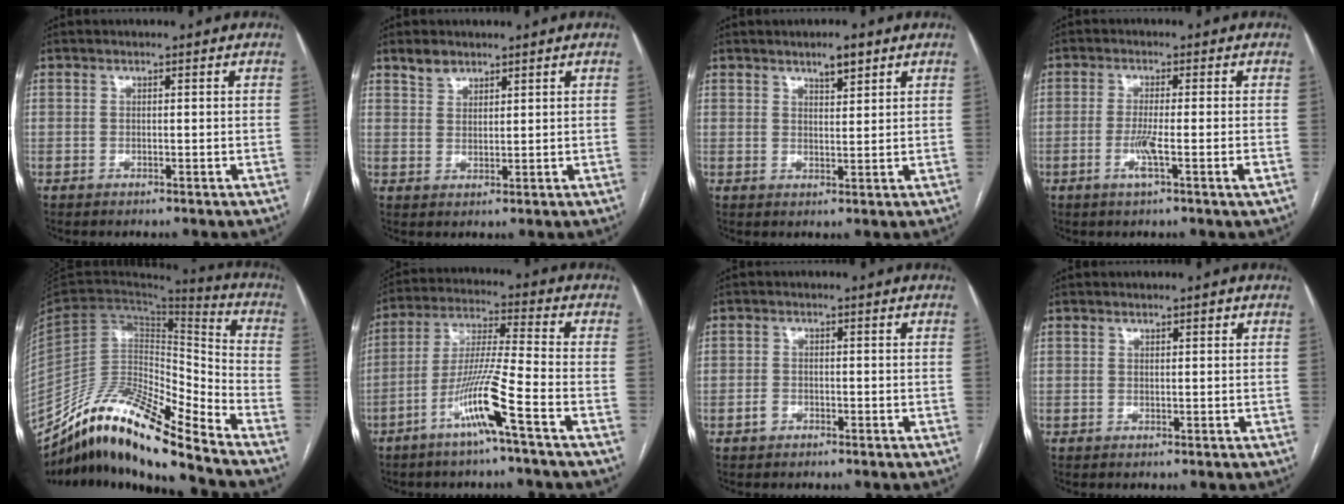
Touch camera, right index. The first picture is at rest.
{"total": 3.0, "force": [2.4, 1.5, 0.6], "torque": [-0.014, 0.007, 0.048]}
{"total": 3.3, "force": [2.4, 0.9, 2.0], "torque": [-0.034, 0.001, 0.040]}
{"total": 4.7, "force": [-1.6, -0.5, 4.4], "torque": [-0.086, -0.010, -0.032]}
{"total": 17.7, "force": [-14.6, 2.1, 9.8], "torque": [-0.168, 0.029, -0.266]}
{"total": 10.7, "force": [-5.6, -1.2, 9.1], "torque": [-0.181, -0.006, -0.112]}
{"total": 1.6, "force": [-0.8, 1.3, 0.3], "torque": [-0.006, 0.005, -0.016]}
{"total": 1.0, "force": [0.6, 0.4, 0.6], "torque": [-0.006, 0.004, 0.008]}